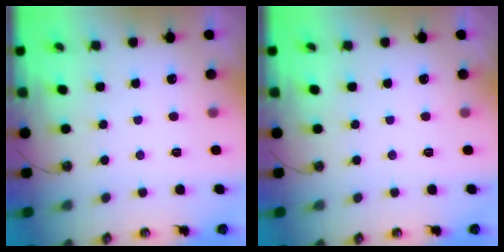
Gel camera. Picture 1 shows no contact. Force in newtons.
{"total": 0.0}